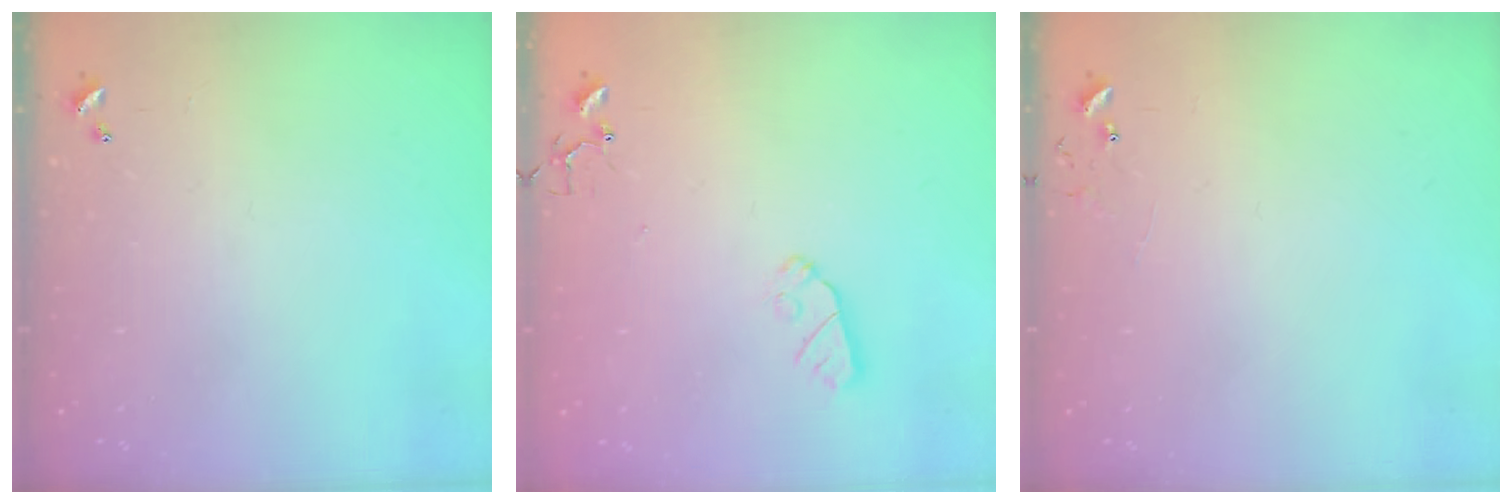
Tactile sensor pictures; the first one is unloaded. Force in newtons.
{"total": 6.6, "press": 6.6, "slide": 0.2}
{"total": 5.8, "press": 5.8, "slide": 0.5}